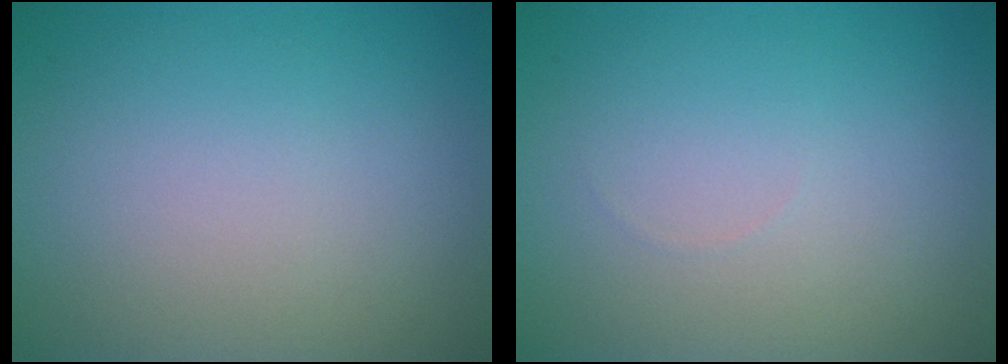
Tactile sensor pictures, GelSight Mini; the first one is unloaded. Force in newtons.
{"total": 0.0}